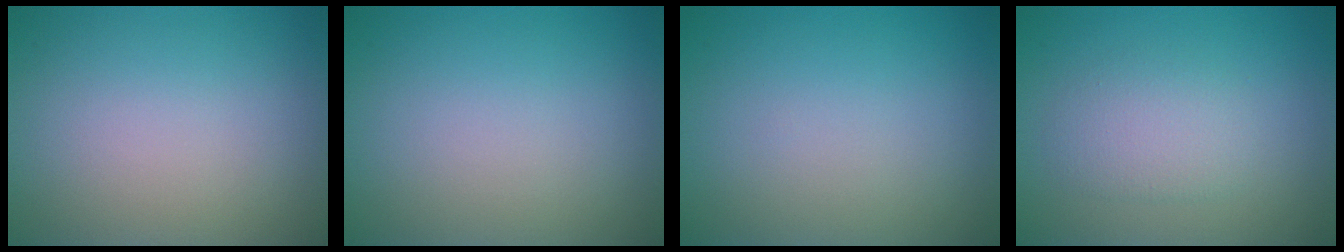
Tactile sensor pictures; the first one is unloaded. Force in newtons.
{"total": 0.0}
{"total": 0.0}
{"total": 2.4, "press": 2.3, "slide": 0.4}